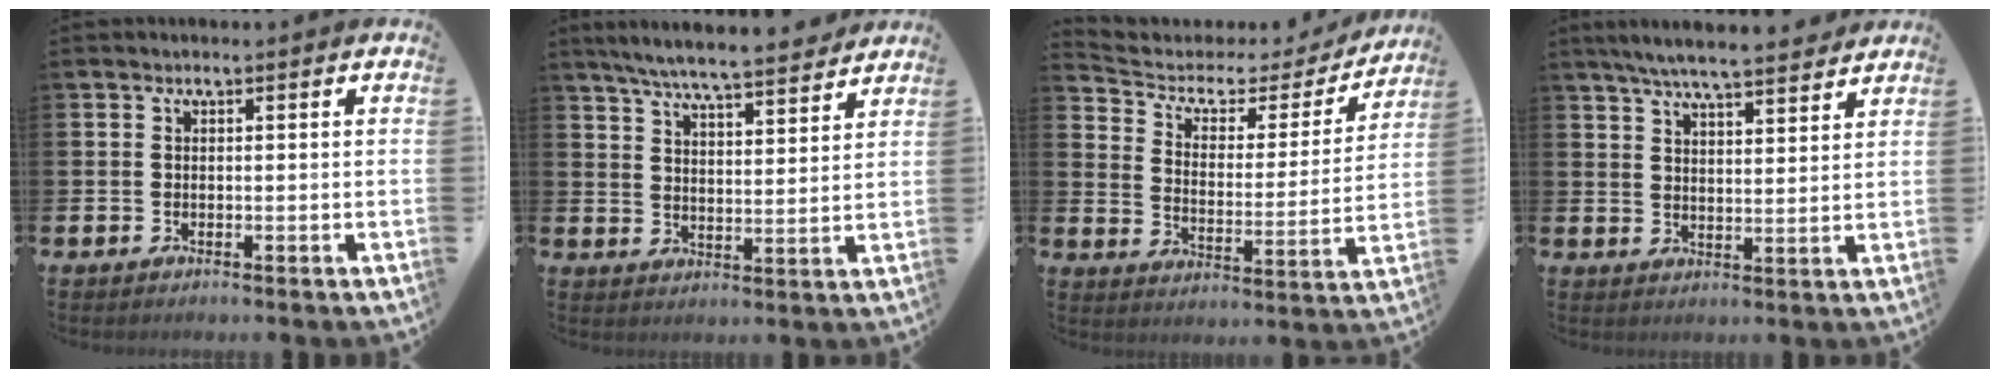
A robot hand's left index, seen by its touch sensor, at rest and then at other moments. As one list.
[{"total": 7.0, "force": [6.6, 0.4, 2.1], "torque": [-0.060, -0.042, 0.116]}, {"total": 4.7, "force": [3.4, 2.7, 1.9], "torque": [-0.065, -0.023, 0.045]}, {"total": 6.5, "force": [6.1, 0.4, 1.9], "torque": [-0.055, -0.029, 0.110]}]